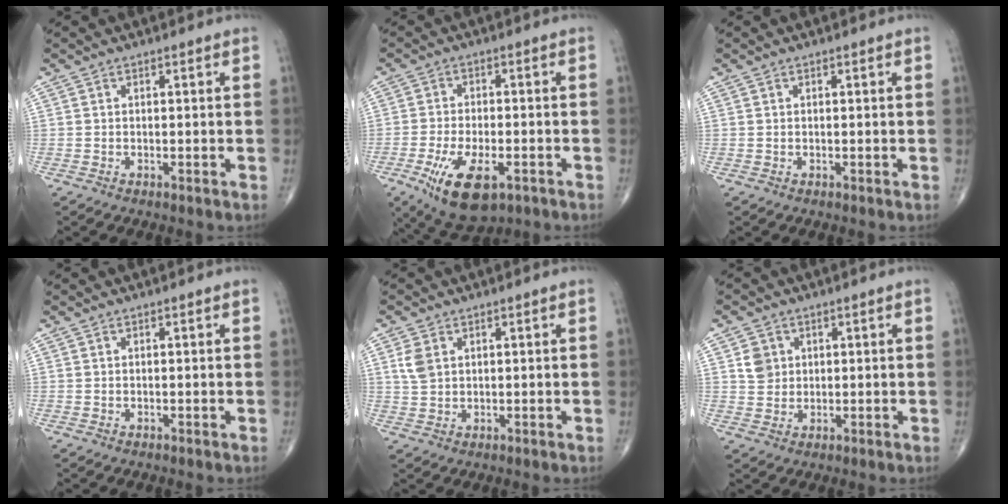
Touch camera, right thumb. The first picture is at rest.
{"total": 12.1, "force": [-5.5, 5.6, 9.3], "torque": [-0.164, 0.005, -0.082]}
{"total": 0.0}
{"total": 0.0}
{"total": 3.6, "force": [1.3, 2.5, 2.2], "torque": [-0.044, 0.001, 0.031]}
{"total": 4.0, "force": [1.3, 3.5, 1.3], "torque": [-0.008, -0.004, 0.024]}